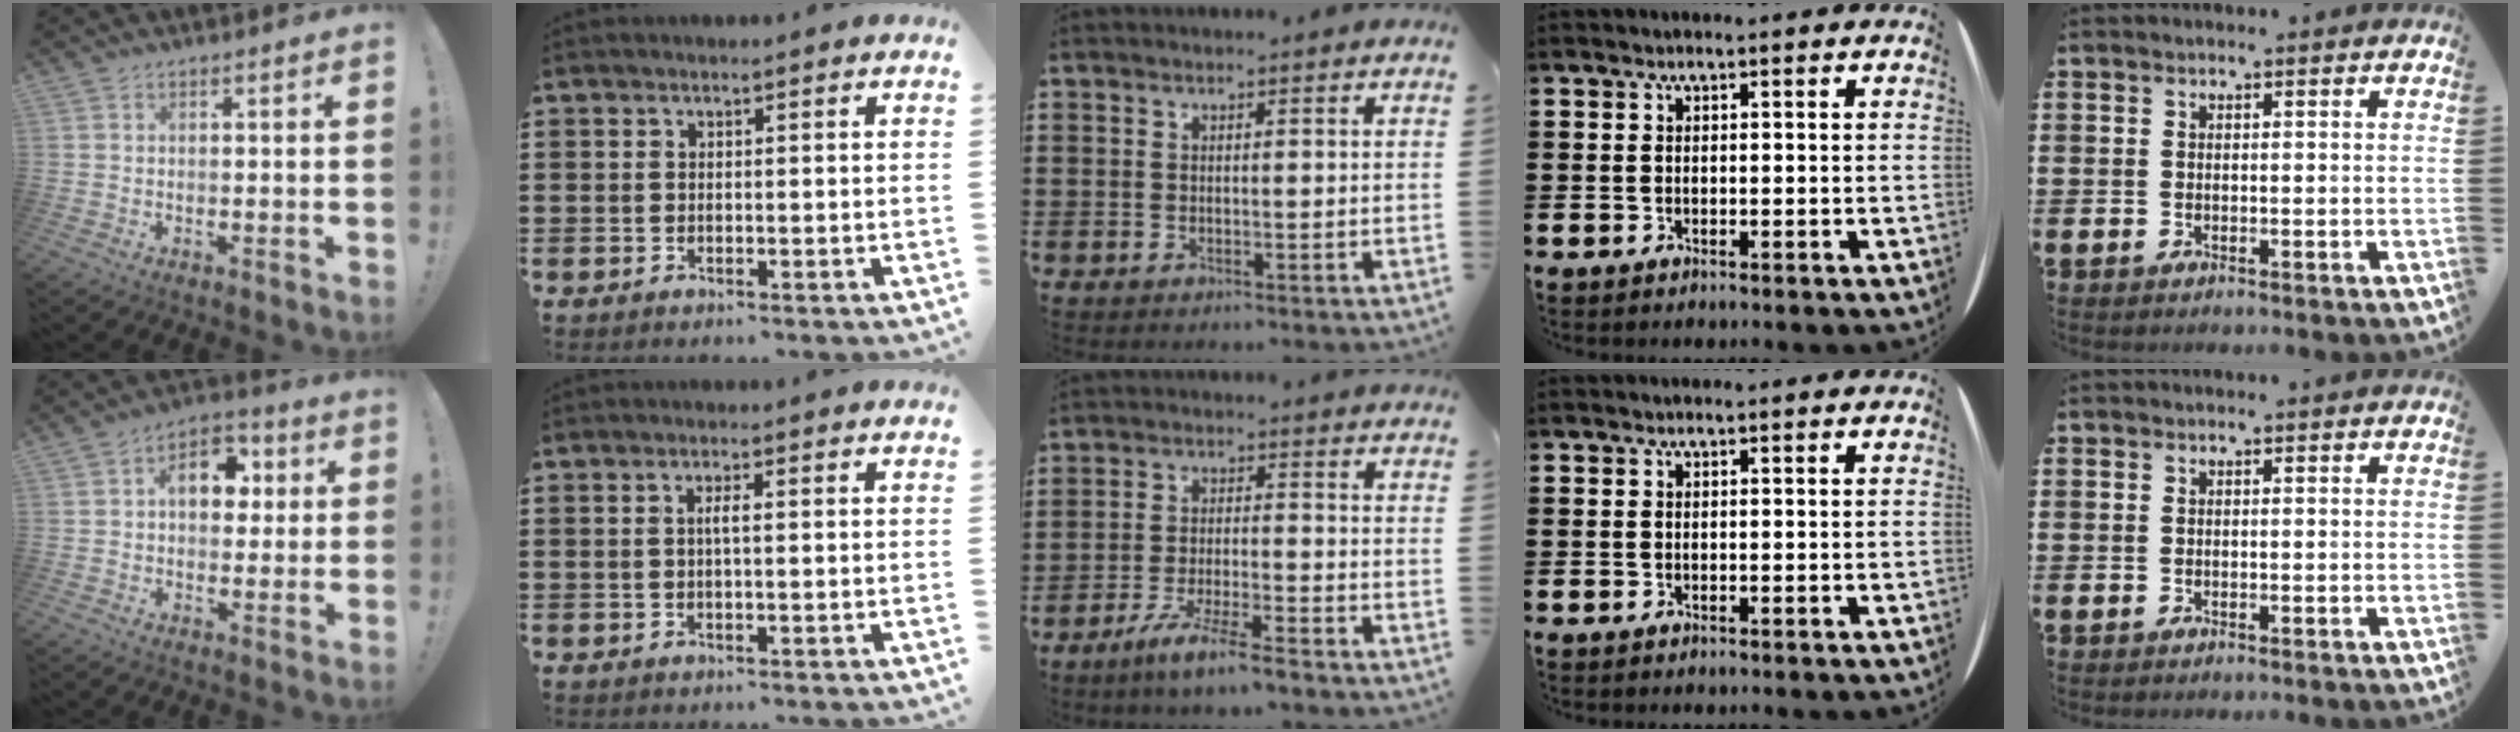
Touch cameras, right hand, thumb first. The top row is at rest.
{"thumb": {"total": 10.6, "force": [2.4, 7.4, 7.3], "torque": [-0.094, 0.005, 0.042]}, "index": {"total": 1.8, "force": [0.0, 0.2, 1.8], "torque": [-0.034, -0.002, -0.002]}, "middle": {"total": 5.7, "force": [-4.7, -0.2, 3.2], "torque": [-0.070, -0.014, -0.091]}}